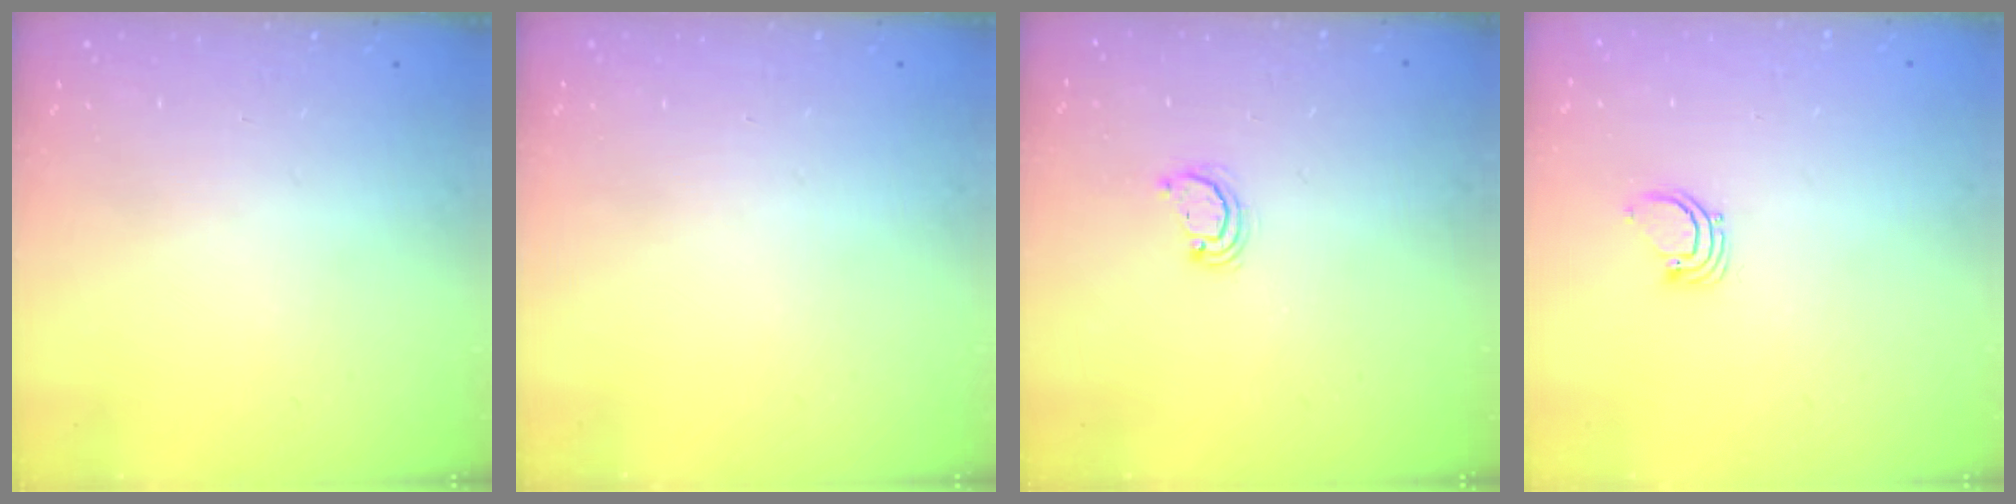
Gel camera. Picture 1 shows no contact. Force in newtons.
{"total": 0.0}
{"total": 2.6, "press": 2.6, "slide": 0.3}
{"total": 2.5, "press": 2.5, "slide": 0.1}